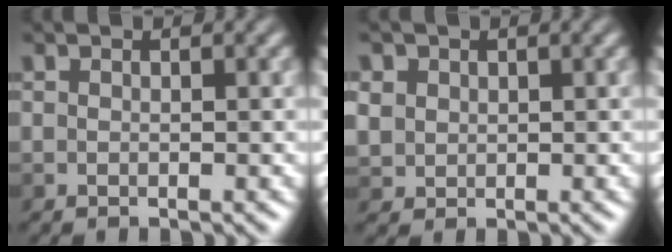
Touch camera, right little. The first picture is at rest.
{"total": 2.1, "force": [0.7, 1.9, 0.7], "torque": [-0.018, 0.001, 0.021]}